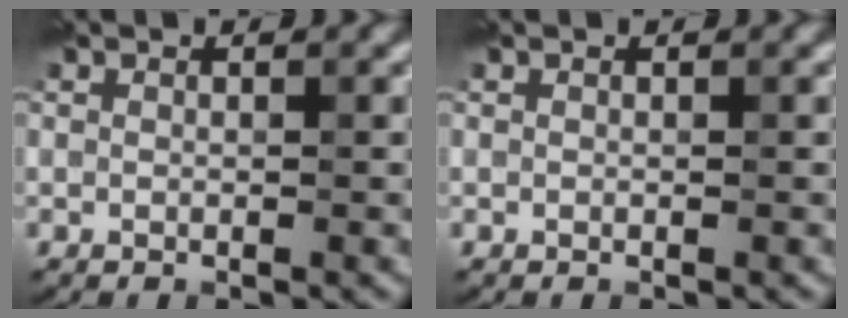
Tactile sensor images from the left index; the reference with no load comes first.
{"total": 0.0}